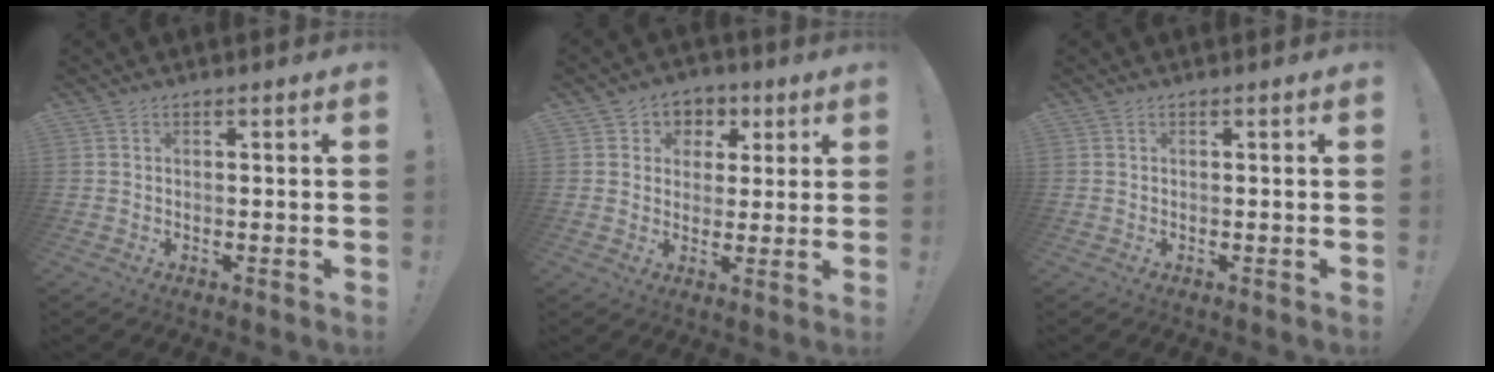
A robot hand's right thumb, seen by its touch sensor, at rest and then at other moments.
{"total": 5.9, "force": [0.5, 5.8, 1.2], "torque": [-0.004, -0.002, 0.012]}
{"total": 0.0}